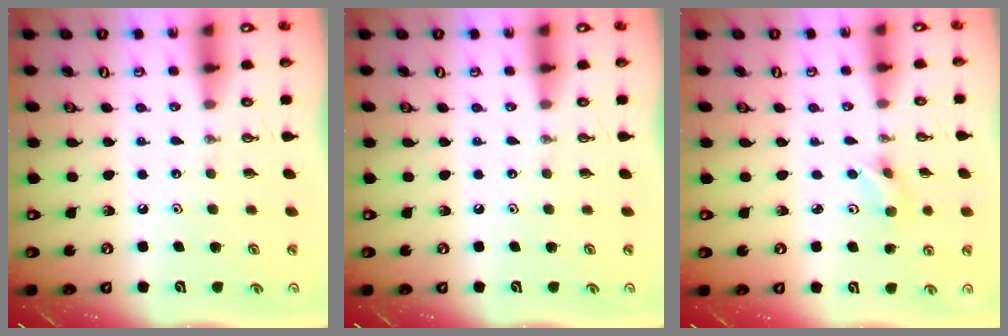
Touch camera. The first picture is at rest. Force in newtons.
{"total": 0.0}
{"total": 3.7, "press": 3.6, "slide": 0.9}